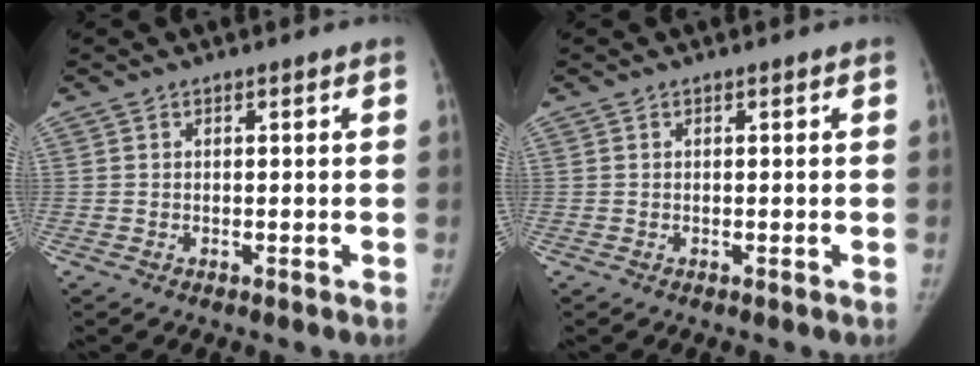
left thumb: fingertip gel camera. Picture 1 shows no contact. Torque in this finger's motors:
{"motor_torque": [0.00, 0.00, -0.03, -0.04, 0.00]}